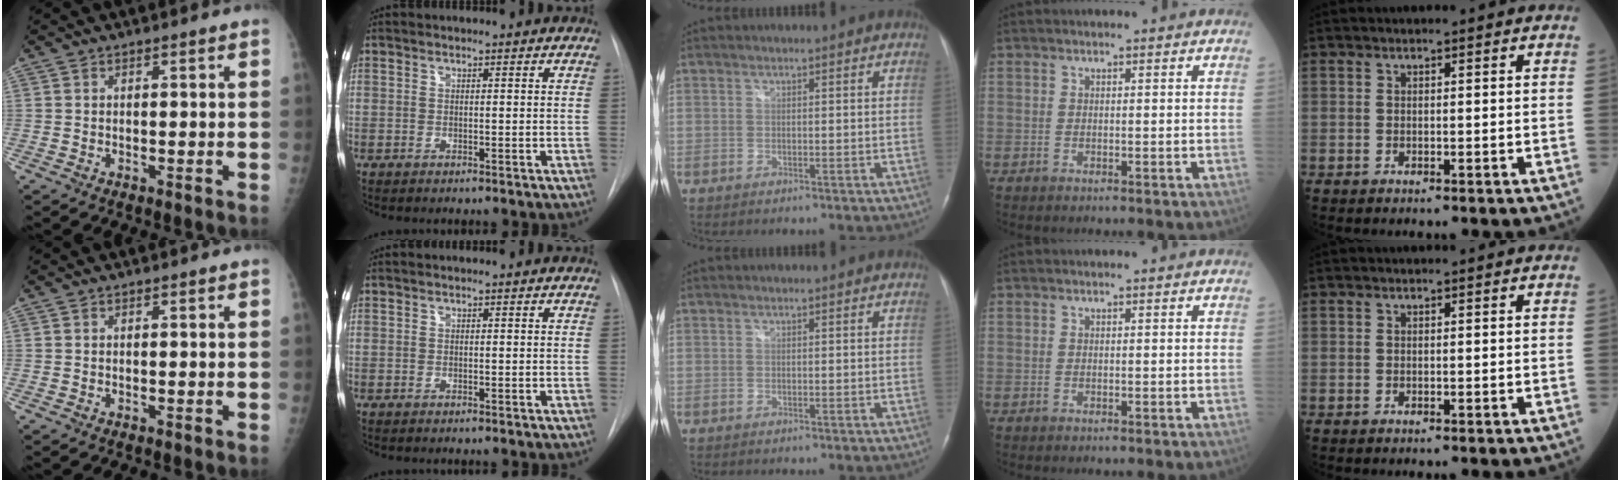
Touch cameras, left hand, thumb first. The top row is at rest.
{}